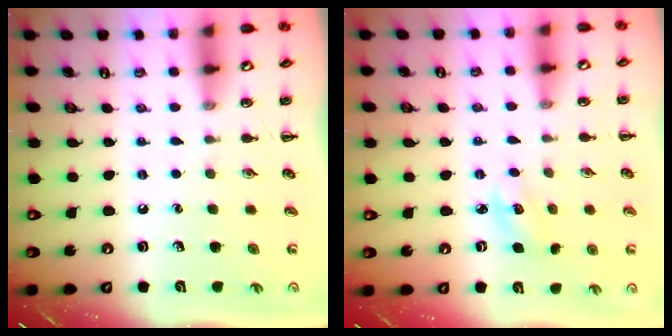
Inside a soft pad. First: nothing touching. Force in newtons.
{"total": 3.8, "press": 3.6, "slide": 1.1}